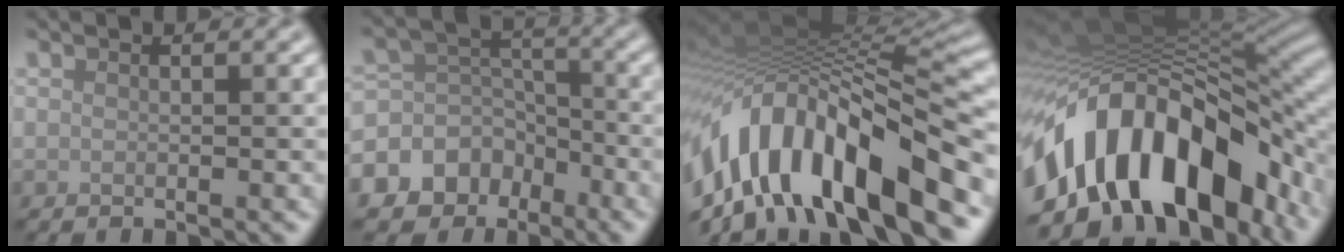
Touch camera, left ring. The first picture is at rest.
{"total": 10.2, "force": [-5.6, 8.1, 2.9], "torque": [-0.055, -0.004, -0.101]}
{"total": 14.7, "force": [-6.3, 6.4, 11.7], "torque": [-0.198, 0.009, -0.102]}
{"total": 15.8, "force": [-6.7, 8.4, 11.6], "torque": [-0.191, 0.007, -0.107]}